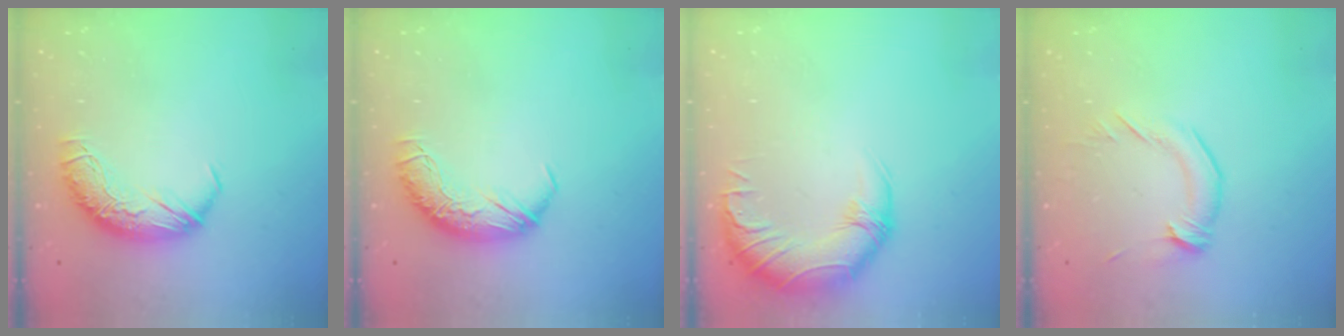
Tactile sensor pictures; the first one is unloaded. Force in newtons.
{"total": 0.0}
{"total": 3.3, "press": 1.9, "slide": 2.7}
{"total": 2.1, "press": 2.1, "slide": 0.5}